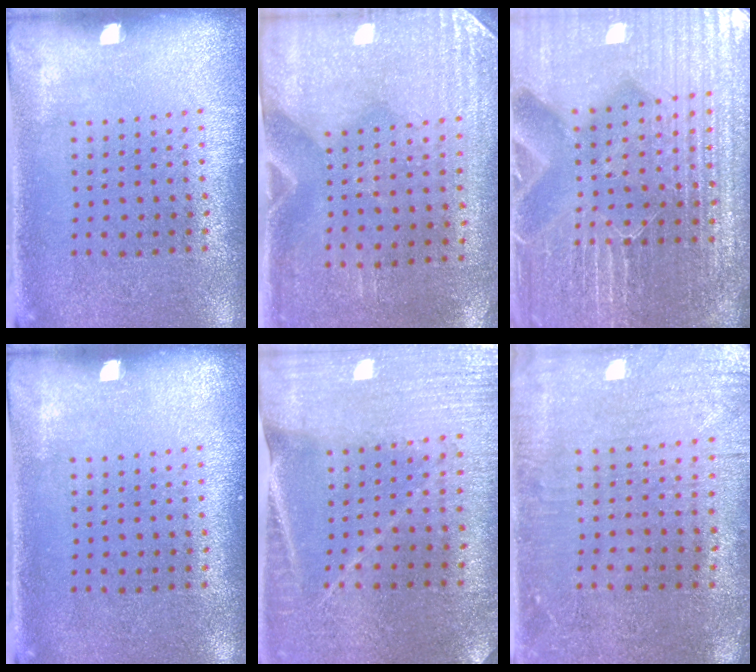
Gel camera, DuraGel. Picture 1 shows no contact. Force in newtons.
{"total": 2.9, "press": 2.5, "slide": 1.5}
{"total": 6.1, "press": 5.5, "slide": 2.7}
{"total": 0.0}
{"total": 1.4, "press": 1.4, "slide": 0.2}
{"total": 0.6, "press": 0.4, "slide": 0.4}